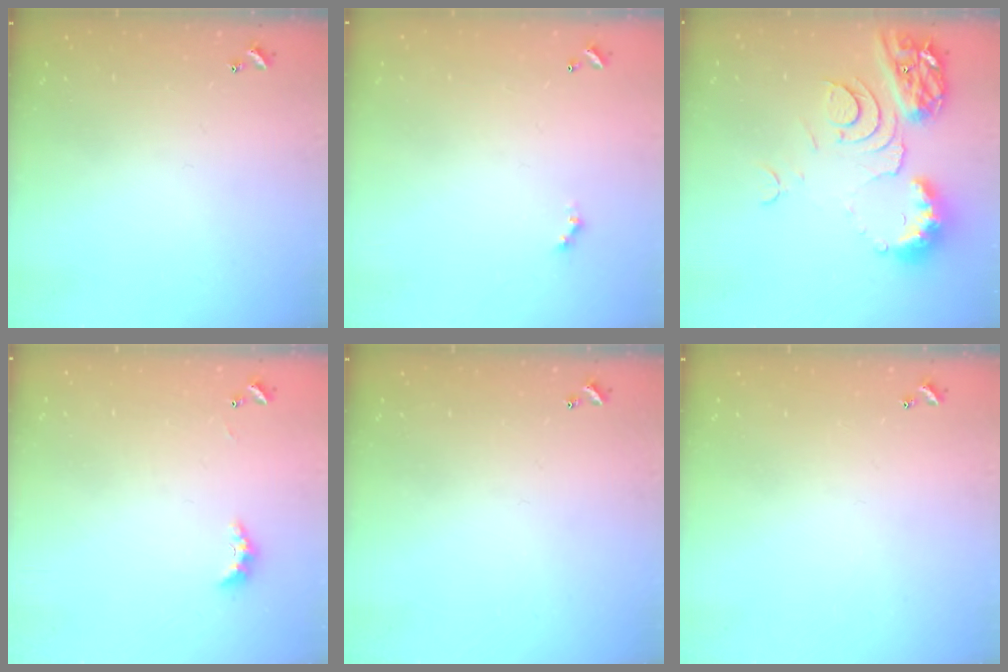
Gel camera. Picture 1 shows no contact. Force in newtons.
{"total": 0.0}
{"total": 11.1, "press": 11.0, "slide": 1.3}
{"total": 3.9, "press": 3.8, "slide": 0.7}
{"total": 0.0}
{"total": 0.0}